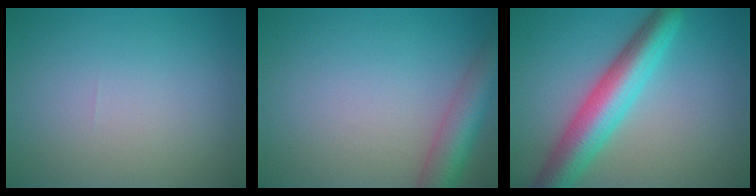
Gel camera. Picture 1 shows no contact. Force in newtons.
{"total": 4.9, "press": 4.9, "slide": 0.2}
{"total": 6.9, "press": 6.9, "slide": 0.2}